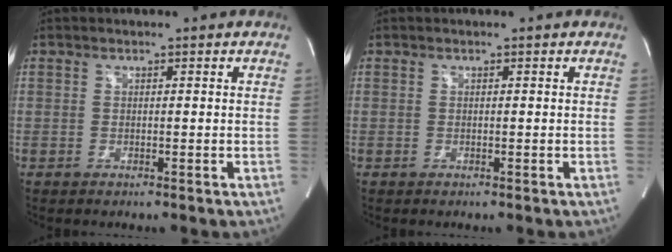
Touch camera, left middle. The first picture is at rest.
{"total": 0.0}